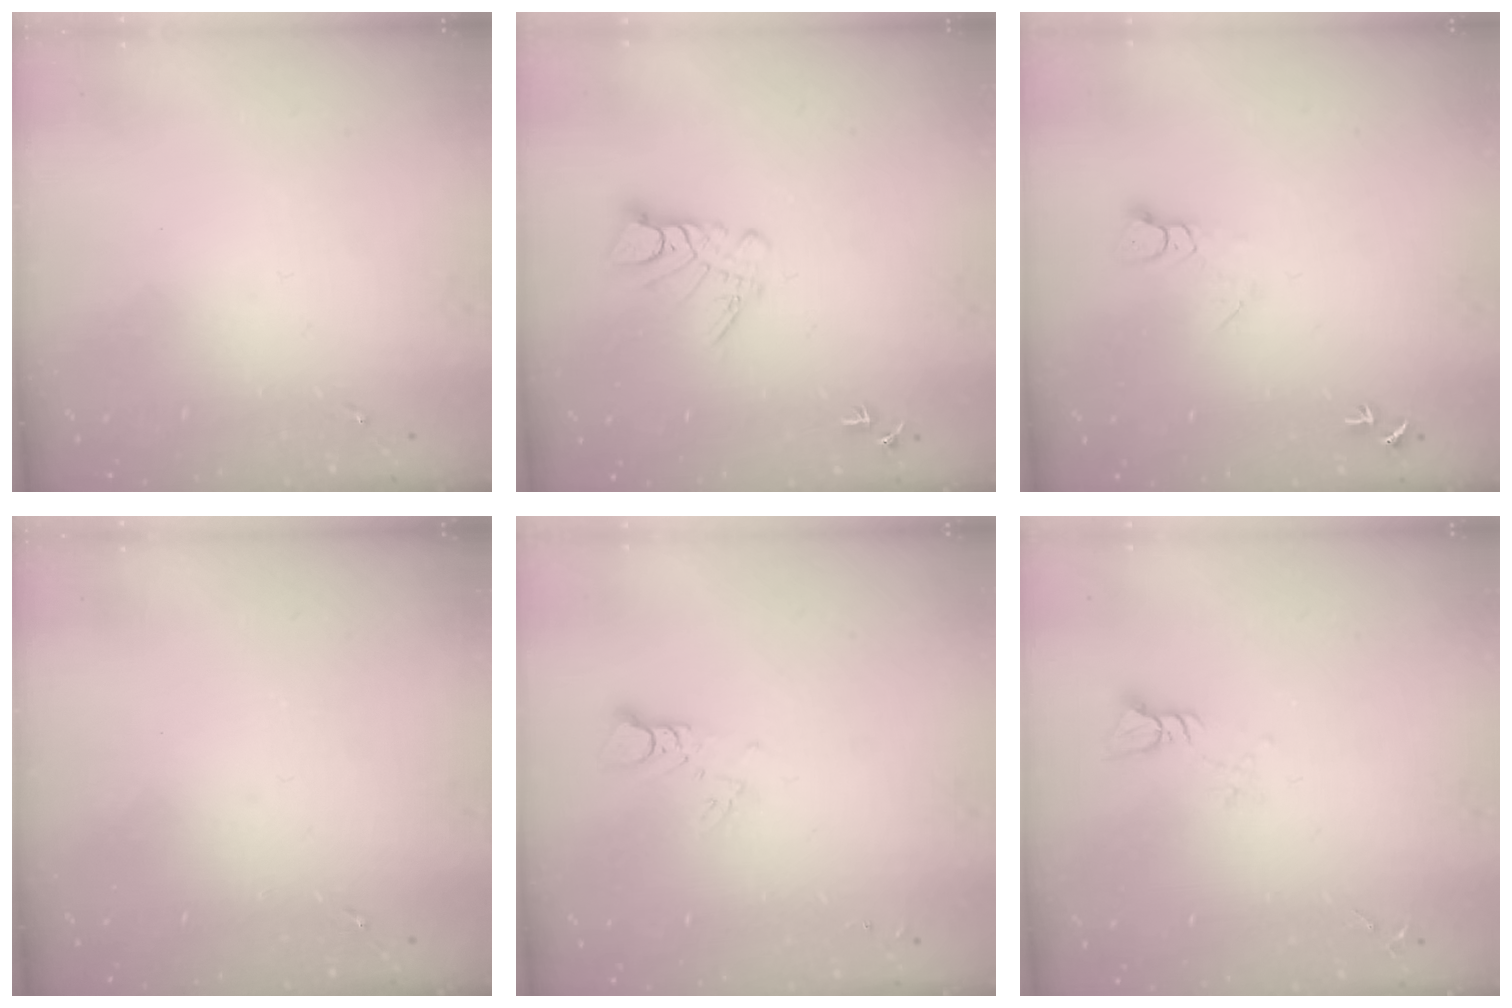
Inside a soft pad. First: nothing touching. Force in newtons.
{"total": 7.6, "press": 7.5, "slide": 0.7}
{"total": 5.5, "press": 5.5, "slide": 0.5}
{"total": 0.0}
{"total": 2.9, "press": 2.9, "slide": 0.2}
{"total": 3.9, "press": 3.9, "slide": 0.3}